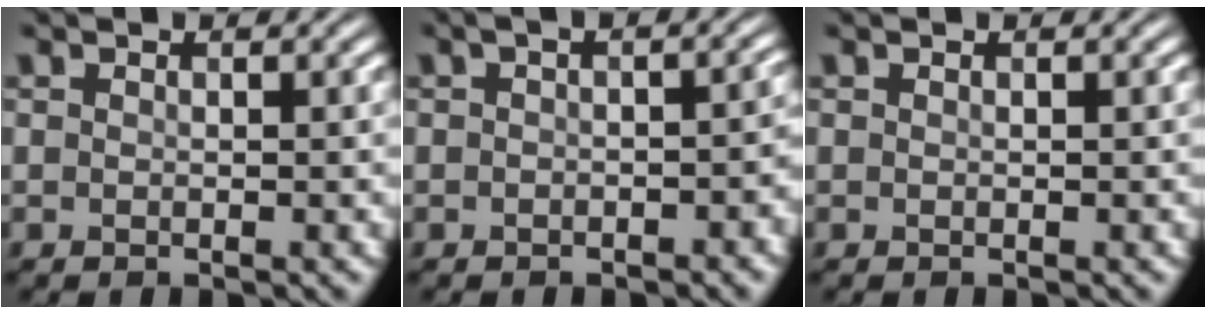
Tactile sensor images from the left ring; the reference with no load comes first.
{"total": 4.2, "force": [-0.3, 2.1, 3.6], "torque": [-0.032, 0.006, -0.015]}
{"total": 0.0}